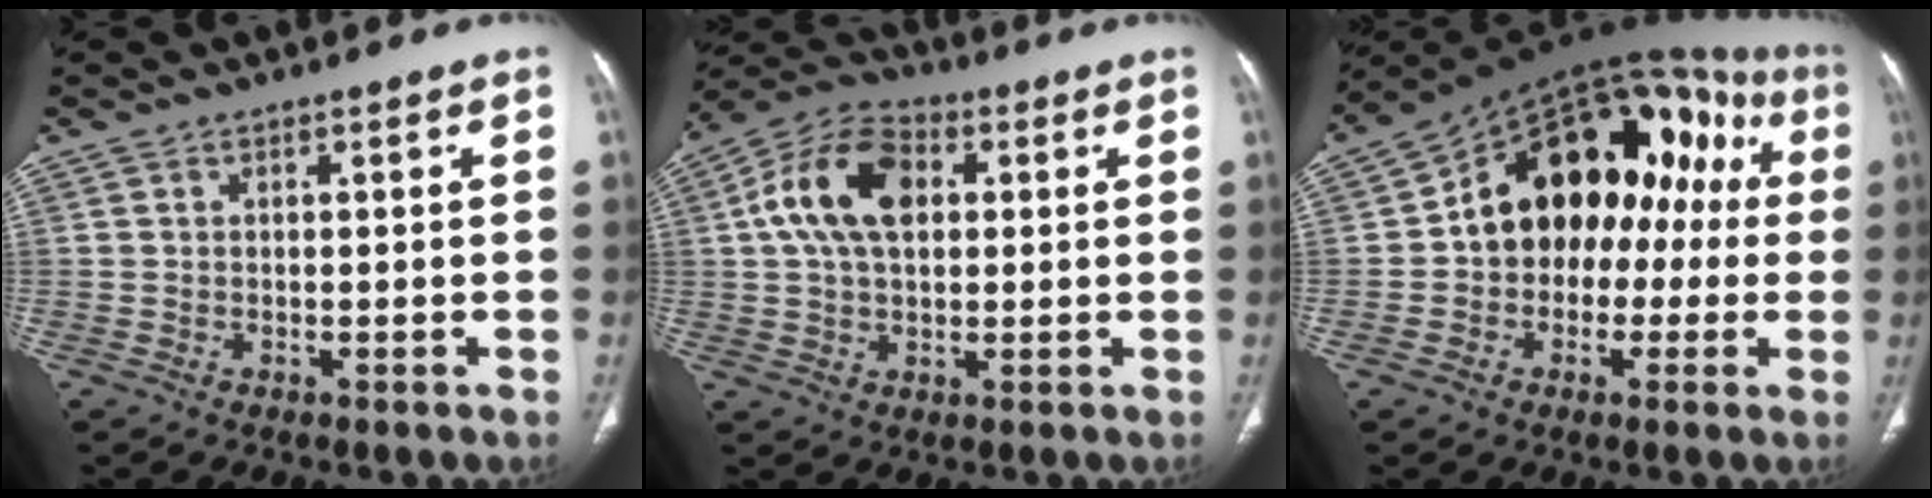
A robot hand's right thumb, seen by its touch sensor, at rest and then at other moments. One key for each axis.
{"total": 13.5, "fx": 2.8, "fy": 8.5, "fz": 10.1, "tx": -0.180, "ty": 0.019, "tz": 0.042}
{"total": 21.8, "fx": 0.9, "fy": 14.9, "fz": 16.0, "tx": -0.178, "ty": 0.061, "tz": 0.007}